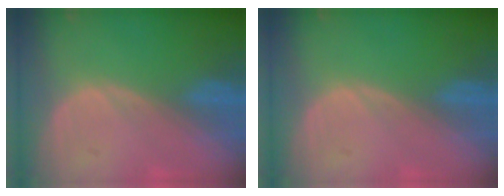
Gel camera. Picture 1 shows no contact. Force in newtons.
{"total": 0.0}